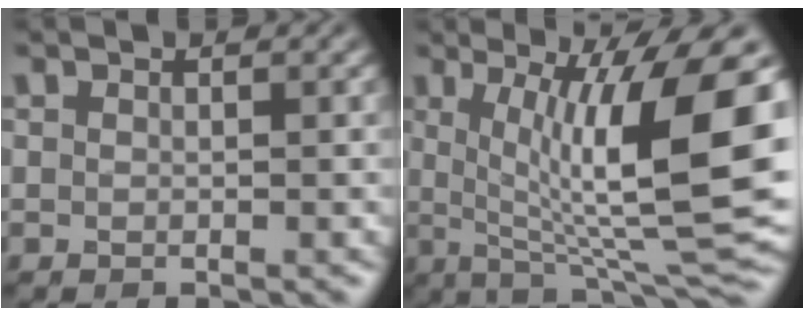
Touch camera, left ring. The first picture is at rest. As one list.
[{"total": 13.6, "force": [1.9, 3.3, 13.1], "torque": [-0.191, -0.004, 0.037]}]